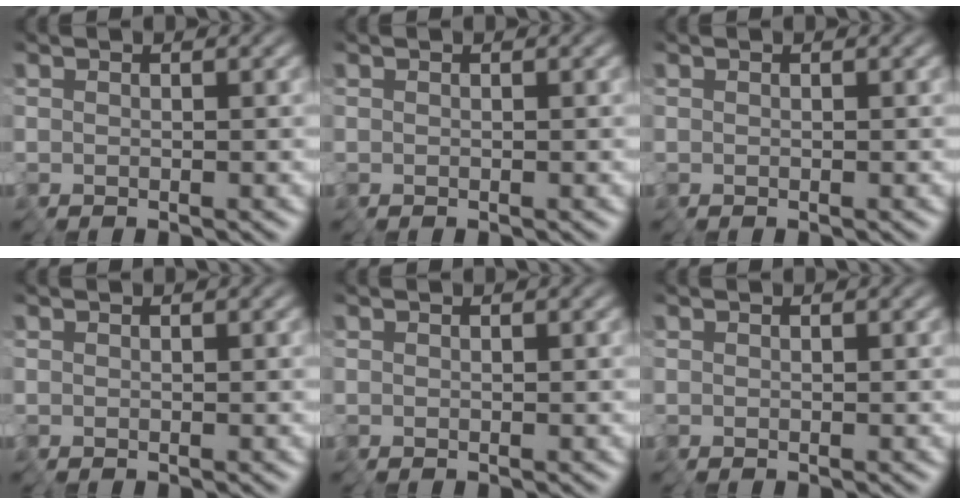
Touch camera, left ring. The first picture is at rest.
{"total": 0.0}
{"total": 0.0}
{"total": 0.0}
{"total": 0.0}
{"total": 0.0}